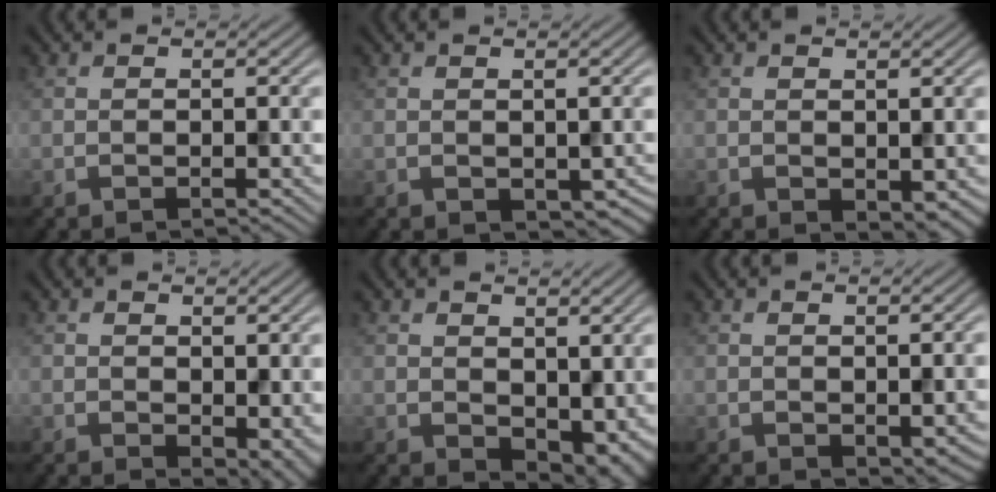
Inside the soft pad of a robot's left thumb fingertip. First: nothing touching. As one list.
[{"total": 1.7, "force": [0.1, 1.2, 1.2], "torque": [-0.022, -0.010, 0.010]}, {"total": 1.5, "force": [0.1, 1.0, 1.1], "torque": [-0.019, -0.006, 0.007]}, {"total": 4.3, "force": [-0.3, 2.7, 3.3], "torque": [-0.051, -0.017, 0.005]}, {"total": 6.2, "force": [1.6, 4.1, 4.3], "torque": [-0.077, -0.021, 0.038]}, {"total": 1.5, "force": [-0.1, 0.9, 1.2], "torque": [-0.019, -0.006, 0.004]}]